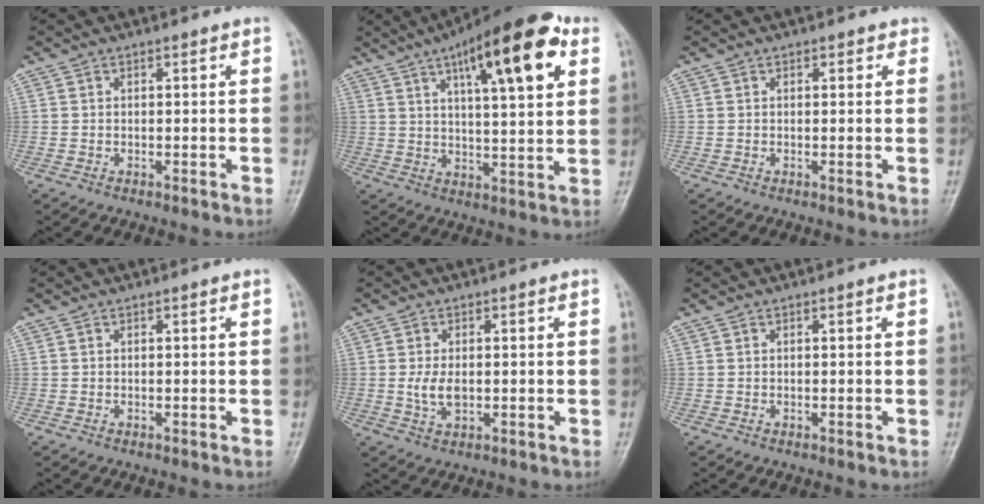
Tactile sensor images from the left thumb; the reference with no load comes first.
{"total": 19.2, "force": [8.6, 5.8, 16.1], "torque": [-0.214, -0.015, 0.125]}
{"total": 1.2, "force": [0.7, 0.8, 0.5], "torque": [0.007, -0.001, 0.003]}
{"total": 0.0}
{"total": 4.0, "force": [-0.2, 2.3, 3.2], "torque": [-0.064, -0.006, -0.002]}
{"total": 0.0}